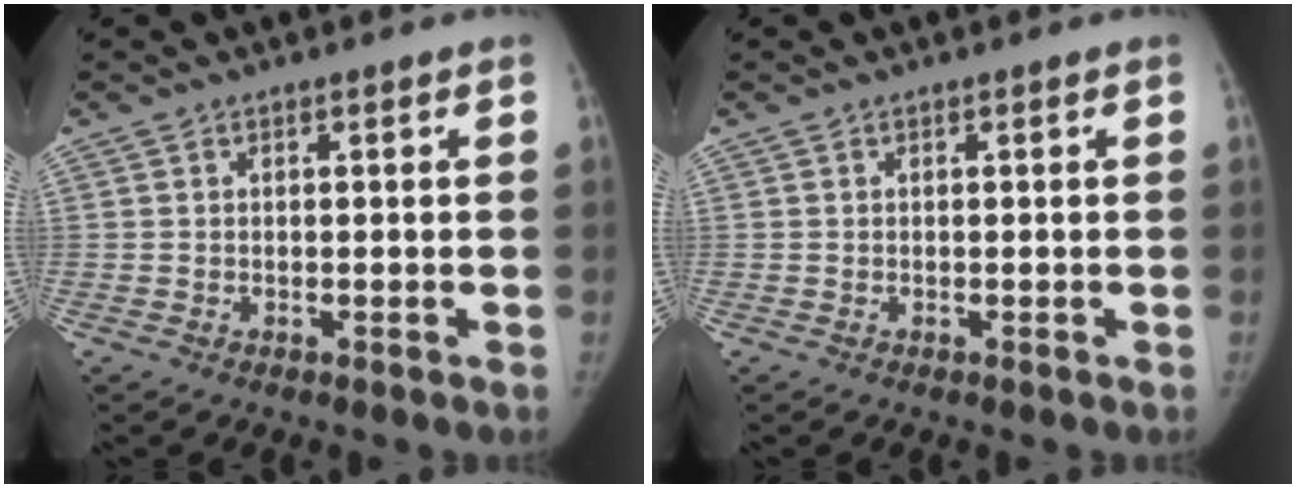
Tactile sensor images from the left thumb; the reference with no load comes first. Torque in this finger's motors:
{"motor_torque": [0.02, -0.02, 0.07, -0.06, 0.02]}